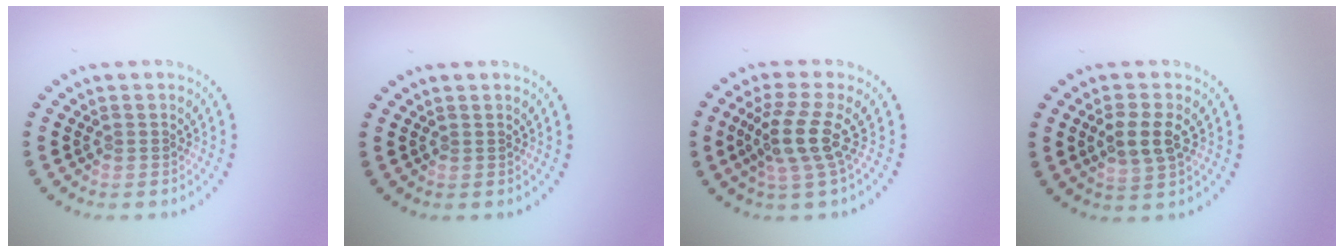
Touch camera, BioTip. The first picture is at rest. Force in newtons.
{"total": 0.0}
{"total": 3.9, "press": 2.9, "slide": 2.7}
{"total": 3.2, "press": 3.2, "slide": 0.6}